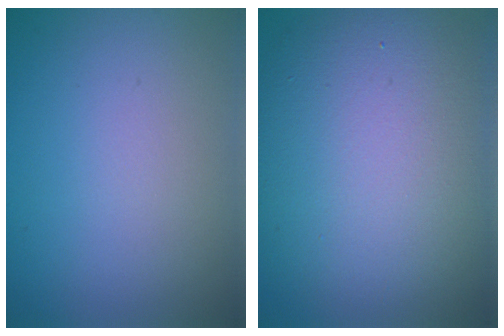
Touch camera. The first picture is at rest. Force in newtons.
{"total": 12.8, "press": 12.8, "slide": 1.0}